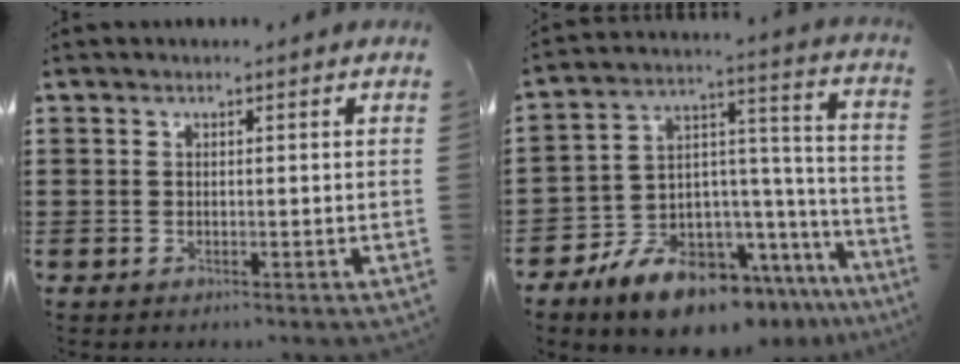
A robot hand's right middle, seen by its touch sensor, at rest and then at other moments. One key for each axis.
{"total": 12.2, "fx": -10.7, "fy": 4.2, "fz": 4.1, "tx": -0.085, "ty": 0.026, "tz": -0.200}